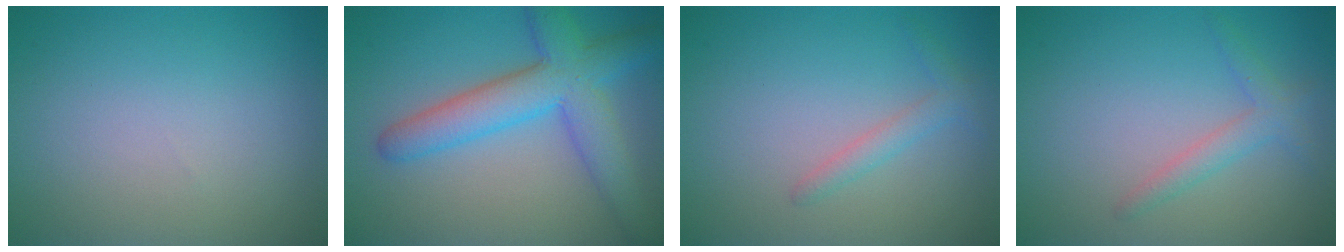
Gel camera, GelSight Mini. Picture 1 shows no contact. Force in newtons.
{"total": 6.8, "press": 6.8, "slide": 0.2}
{"total": 1.5, "press": 1.5, "slide": 0.1}
{"total": 2.0, "press": 2.0, "slide": 0.1}